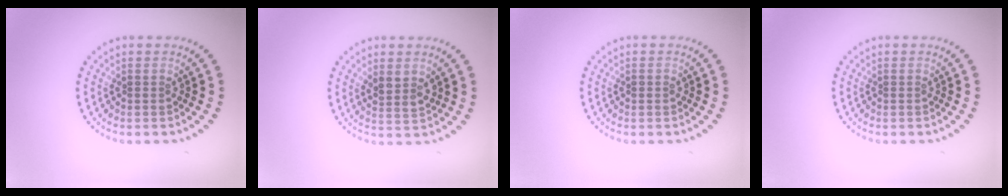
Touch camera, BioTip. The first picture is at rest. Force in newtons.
{"total": 2.0, "press": 1.8, "slide": 0.9}
{"total": 0.8, "press": 0.8, "slide": 0.0}
{"total": 0.0}